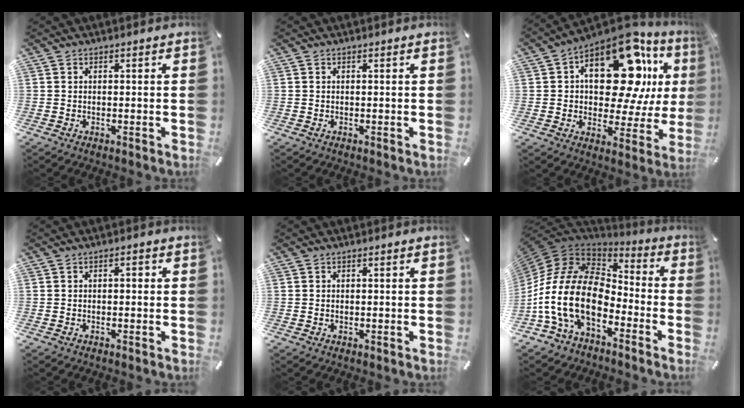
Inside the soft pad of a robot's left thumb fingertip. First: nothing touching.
{"total": 0.0}
{"total": 23.4, "force": [8.2, 12.4, 18.1], "torque": [-0.268, -0.053, 0.135]}
{"total": 1.6, "force": [-0.3, 0.8, 1.4], "torque": [-0.027, 0.006, -0.008]}
{"total": 0.5, "force": [0.0, 0.5, 0.3], "torque": [-0.006, 0.001, -0.001]}
{"total": 20.2, "force": [-5.9, 12.9, 14.3], "torque": [-0.320, 0.017, -0.102]}